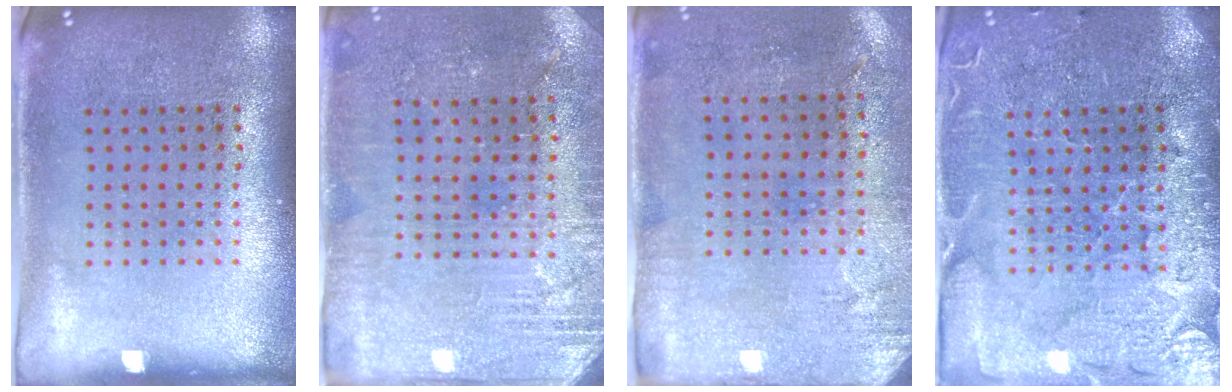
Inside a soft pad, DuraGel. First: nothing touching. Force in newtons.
{"total": 2.9, "press": 2.8, "slide": 0.6}
{"total": 2.9, "press": 2.4, "slide": 1.7}
{"total": 3.5, "press": 3.3, "slide": 1.2}